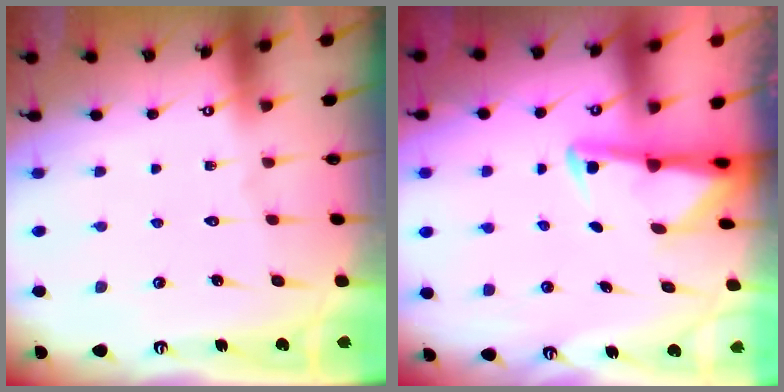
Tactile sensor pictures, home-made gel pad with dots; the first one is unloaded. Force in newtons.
{"total": 2.8, "press": 2.7, "slide": 0.7}